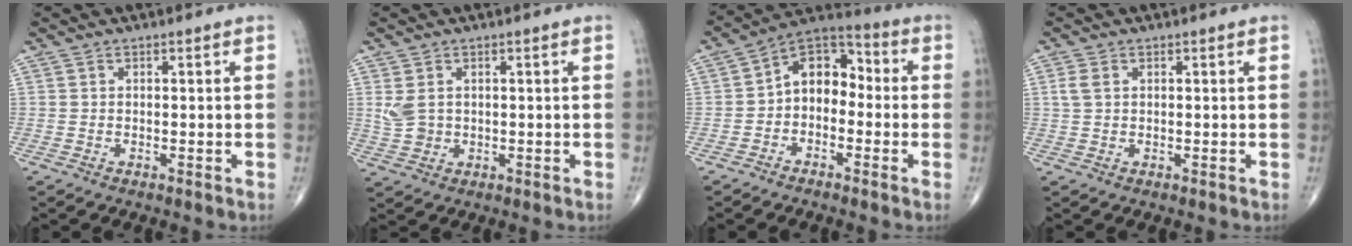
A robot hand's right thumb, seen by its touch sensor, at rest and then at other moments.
{"total": 3.6, "force": [0.9, 2.7, 2.2], "torque": [-0.041, -0.002, 0.027]}
{"total": 9.6, "force": [-1.1, 6.7, 6.8], "torque": [-0.076, 0.044, -0.041]}
{"total": 2.1, "force": [0.6, 1.4, 1.5], "torque": [-0.038, 0.007, 0.014]}